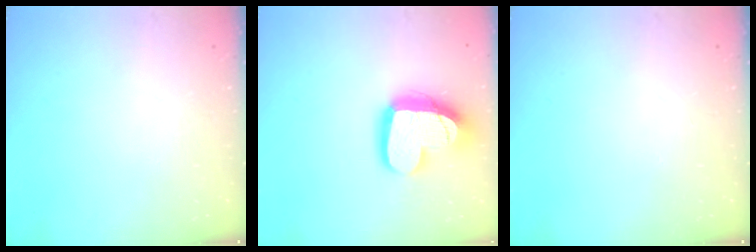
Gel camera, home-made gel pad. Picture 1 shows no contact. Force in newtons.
{"total": 17.4, "press": 17.4, "slide": 1.4}
{"total": 0.0}